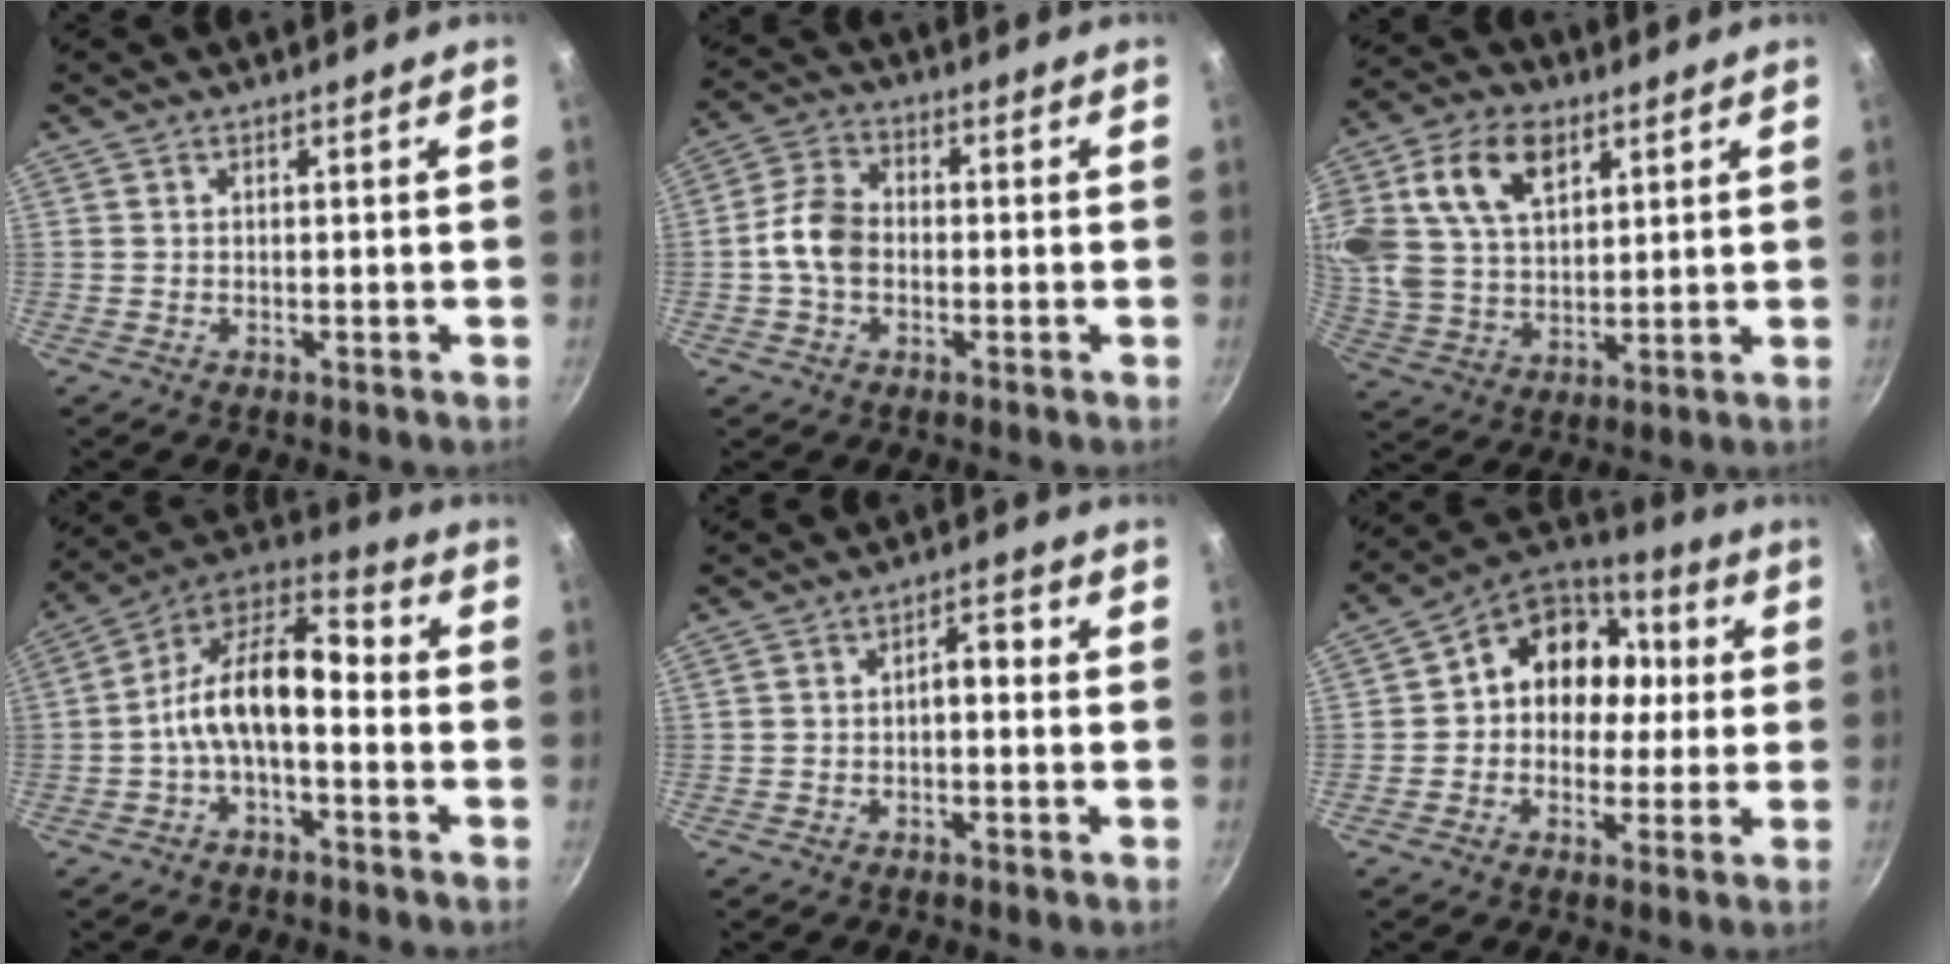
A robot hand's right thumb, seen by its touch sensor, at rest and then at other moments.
{"total": 7.5, "force": [-1.1, 5.4, 5.1], "torque": [-0.084, 0.028, -0.032]}
{"total": 18.4, "force": [7.4, 11.8, 12.0], "torque": [-0.234, 0.000, 0.140]}
{"total": 13.4, "force": [-2.7, 6.7, 11.3], "torque": [-0.195, 0.055, -0.064]}
{"total": 3.4, "force": [-0.9, 1.8, 2.8], "torque": [-0.030, 0.023, -0.015]}
{"total": 14.2, "force": [0.8, 11.9, 7.8], "torque": [-0.066, 0.041, -0.007]}